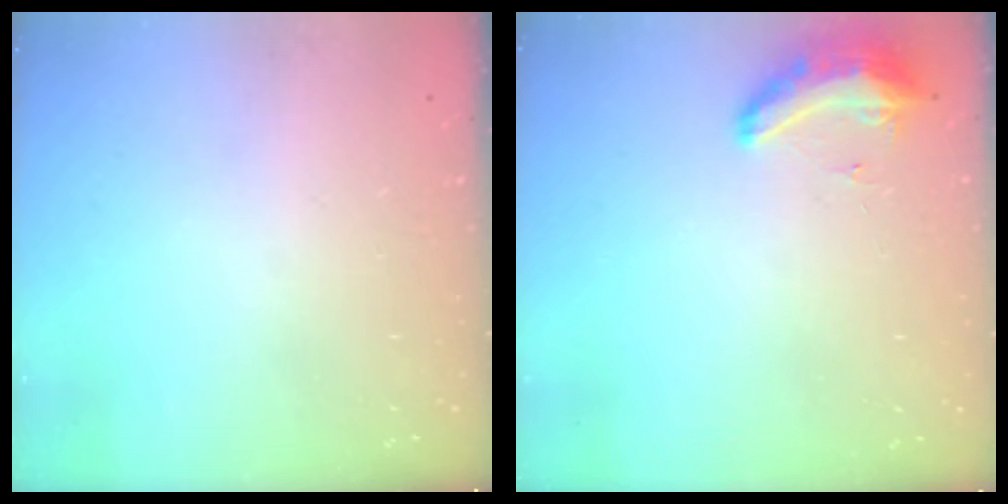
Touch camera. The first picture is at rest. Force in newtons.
{"total": 8.5, "press": 8.3, "slide": 1.7}